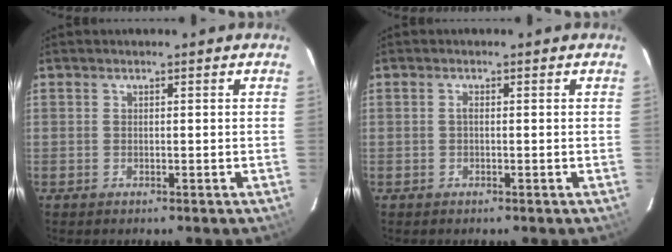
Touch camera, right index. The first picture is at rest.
{"total": 0.6, "force": [-0.1, 0.2, 0.6], "torque": [-0.009, 0.004, -0.004]}